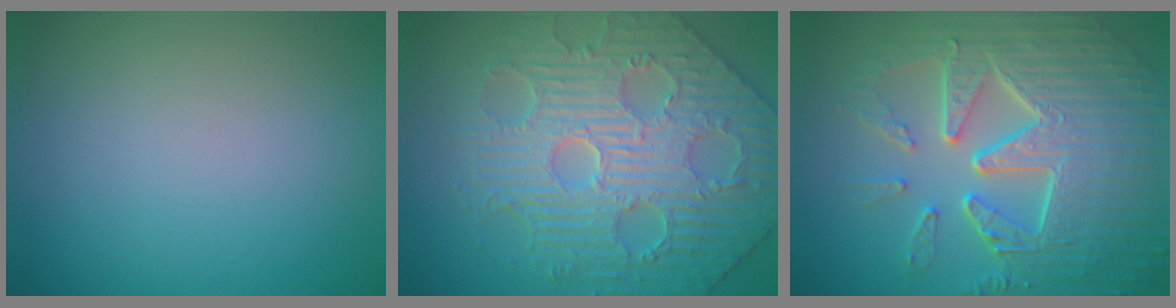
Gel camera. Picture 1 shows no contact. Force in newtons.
{"total": 7.2, "press": 6.0, "slide": 3.9}
{"total": 9.8, "press": 6.6, "slide": 7.2}